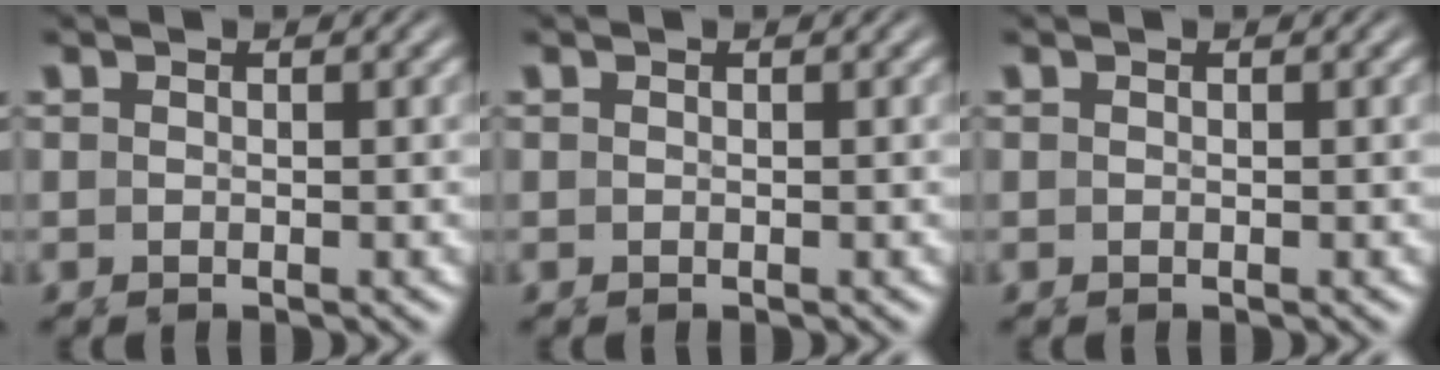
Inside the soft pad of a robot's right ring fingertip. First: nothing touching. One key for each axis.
{"total": 0.0}
{"total": 0.0}